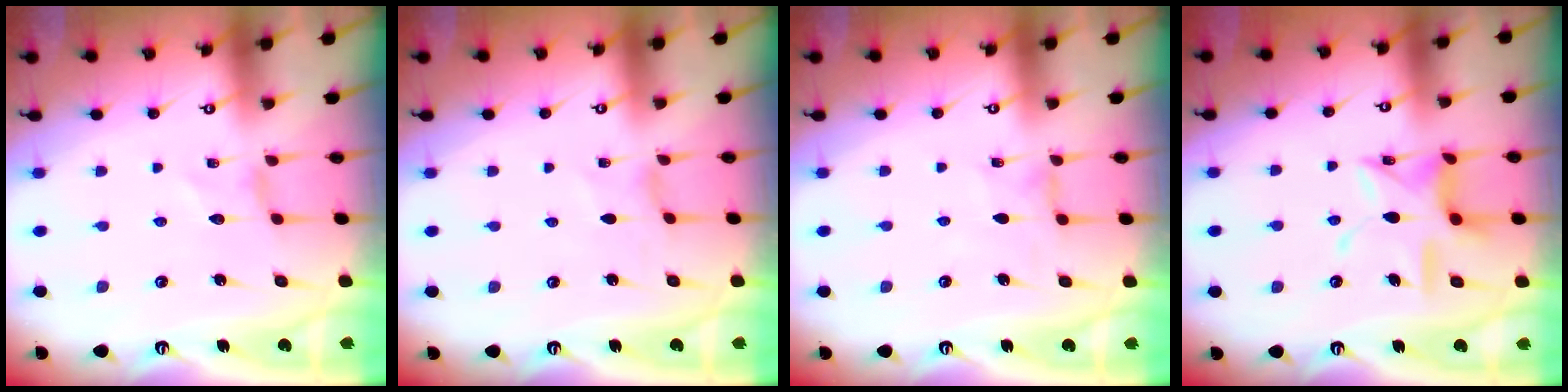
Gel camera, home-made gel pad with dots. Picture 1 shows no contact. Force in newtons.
{"total": 0.0}
{"total": 0.7, "press": 0.7, "slide": 0.0}
{"total": 12.7, "press": 12.7, "slide": 1.1}